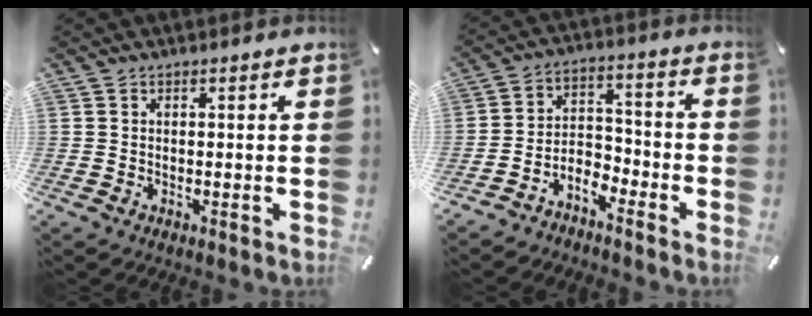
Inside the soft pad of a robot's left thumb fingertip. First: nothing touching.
{"total": 6.6, "force": [-6.0, 2.6, 1.0], "torque": [-0.009, 0.030, -0.116]}